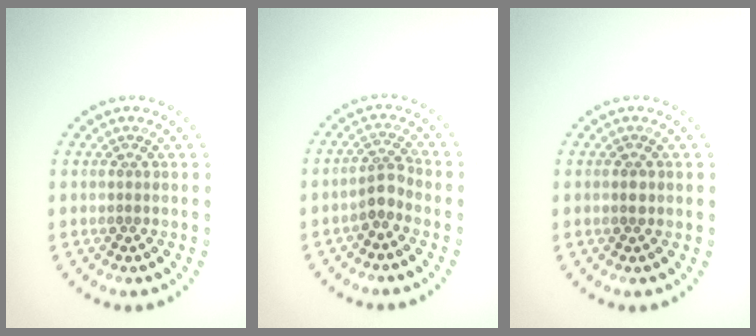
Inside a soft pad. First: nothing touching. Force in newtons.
{"total": 2.1, "press": 1.6, "slide": 1.3}
{"total": 0.9, "press": 0.9, "slide": 0.1}